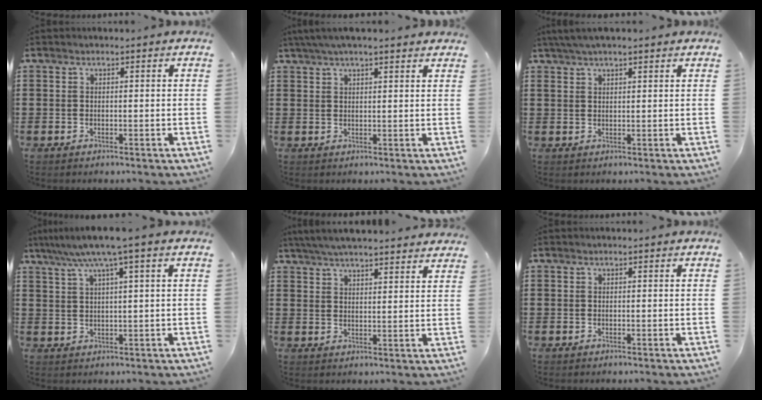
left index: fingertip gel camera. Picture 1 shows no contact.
{"total": 3.7, "force": [3.0, 0.4, 2.2], "torque": [-0.049, 0.003, 0.055]}
{"total": 2.9, "force": [2.1, 0.7, 1.9], "torque": [-0.041, 0.007, 0.039]}
{"total": 5.9, "force": [3.5, -0.3, 4.8], "torque": [-0.099, -0.006, 0.058]}
{"total": 5.2, "force": [5.0, 0.0, 1.6], "torque": [-0.046, -0.015, 0.090]}
{"total": 0.0}